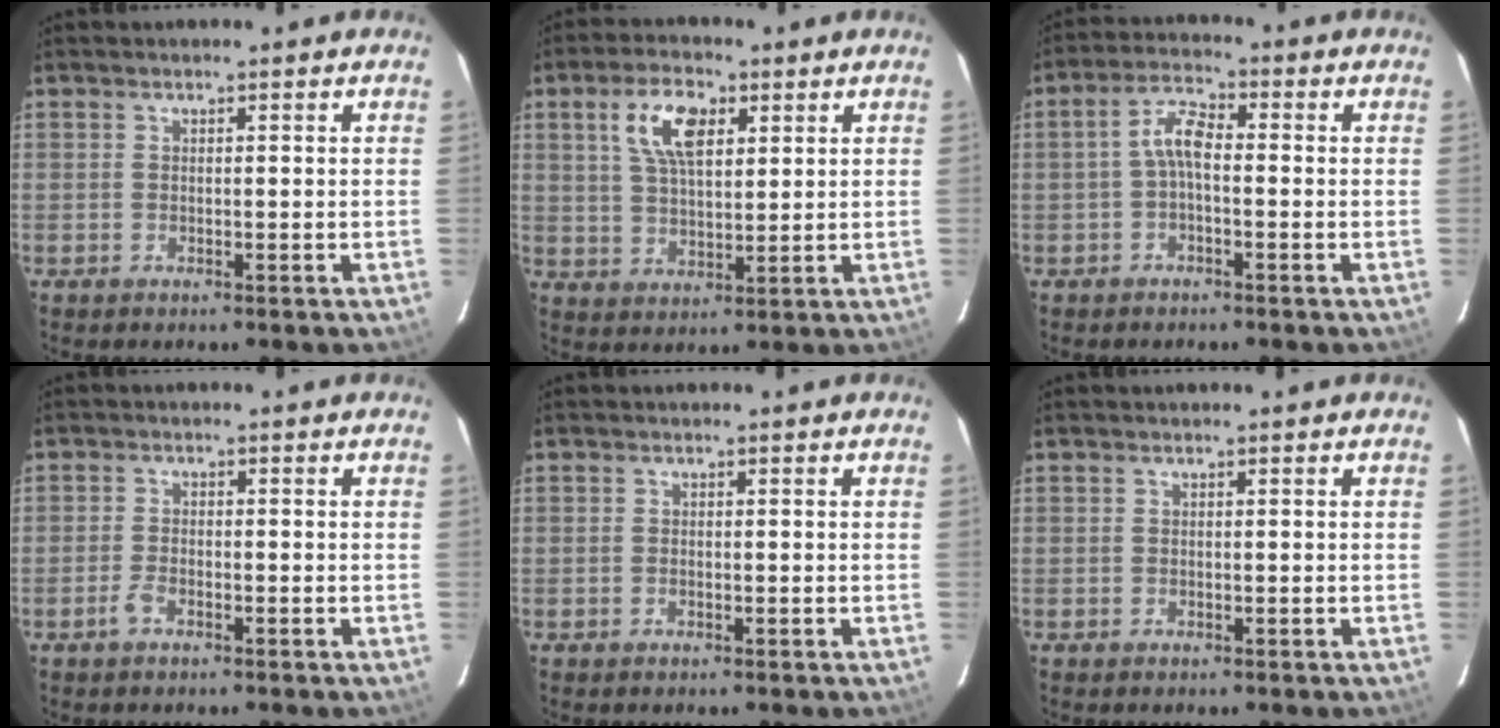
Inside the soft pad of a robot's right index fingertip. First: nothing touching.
{"total": 9.0, "force": [3.6, 4.3, 7.0], "torque": [-0.133, 0.017, 0.070]}
{"total": 4.5, "force": [-0.9, 1.9, 4.0], "torque": [-0.085, 0.018, -0.022]}
{"total": 2.2, "force": [-1.4, 0.8, 1.5], "torque": [-0.041, 0.001, -0.029]}
{"total": 0.0}
{"total": 0.0}